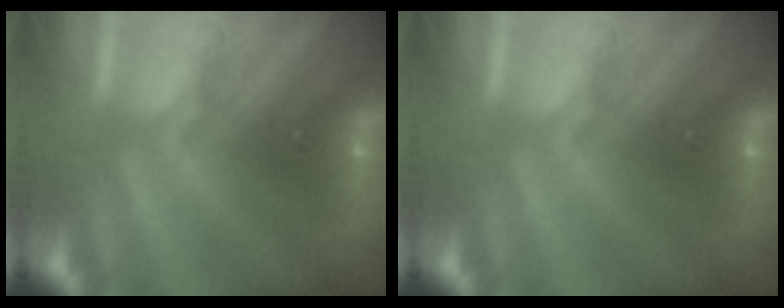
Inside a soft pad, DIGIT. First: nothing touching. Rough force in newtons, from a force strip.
{"total": 0.0}